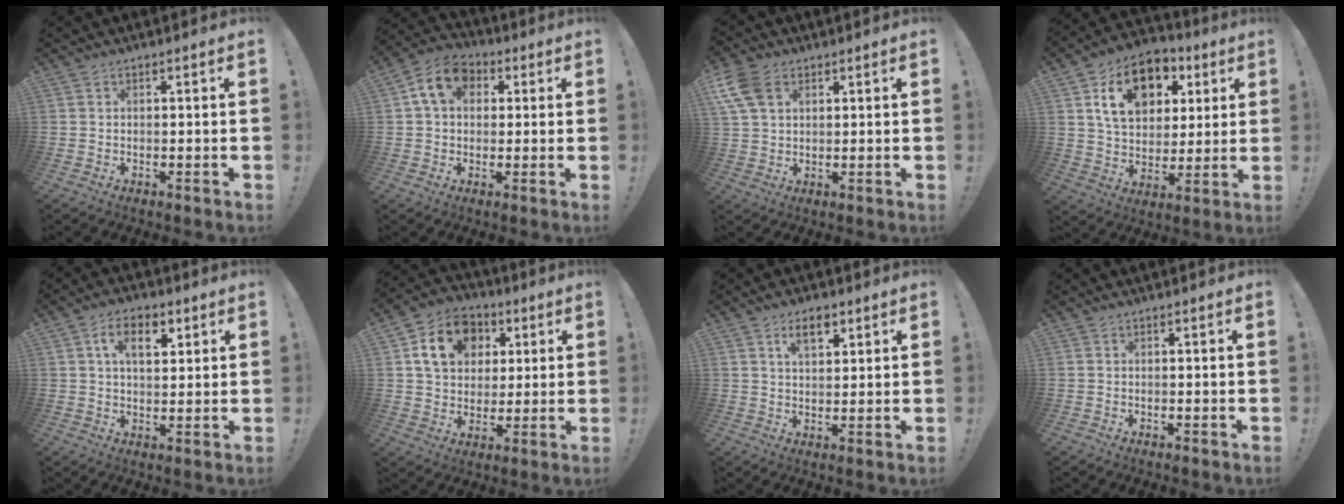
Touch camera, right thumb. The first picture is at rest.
{"total": 10.9, "force": [3.4, 8.1, 6.4], "torque": [-0.111, 0.012, 0.068]}
{"total": 9.4, "force": [3.7, 6.3, 5.9], "torque": [-0.119, -0.009, 0.072]}
{"total": 16.8, "force": [7.1, 11.7, 9.8], "torque": [-0.147, -0.020, 0.130]}
{"total": 8.6, "force": [3.4, 4.7, 6.2], "torque": [-0.088, 0.001, 0.058]}
{"total": 14.7, "force": [4.8, 11.5, 7.7], "torque": [-0.116, -0.003, 0.096]}
{"total": 6.2, "force": [3.3, 3.3, 4.0], "torque": [-0.062, -0.004, 0.057]}
{"total": 0.0}